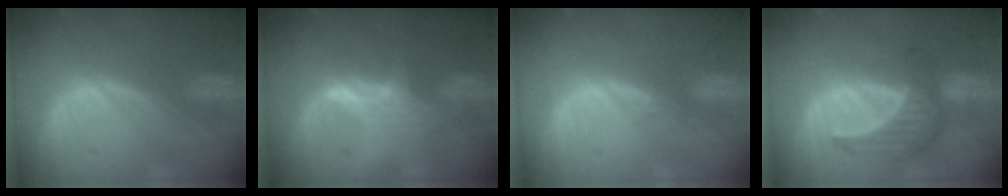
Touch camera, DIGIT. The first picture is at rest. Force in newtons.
{"total": 2.9, "press": 2.9, "slide": 0.4}
{"total": 0.6, "press": 0.6, "slide": 0.2}
{"total": 6.7, "press": 6.4, "slide": 2.0}